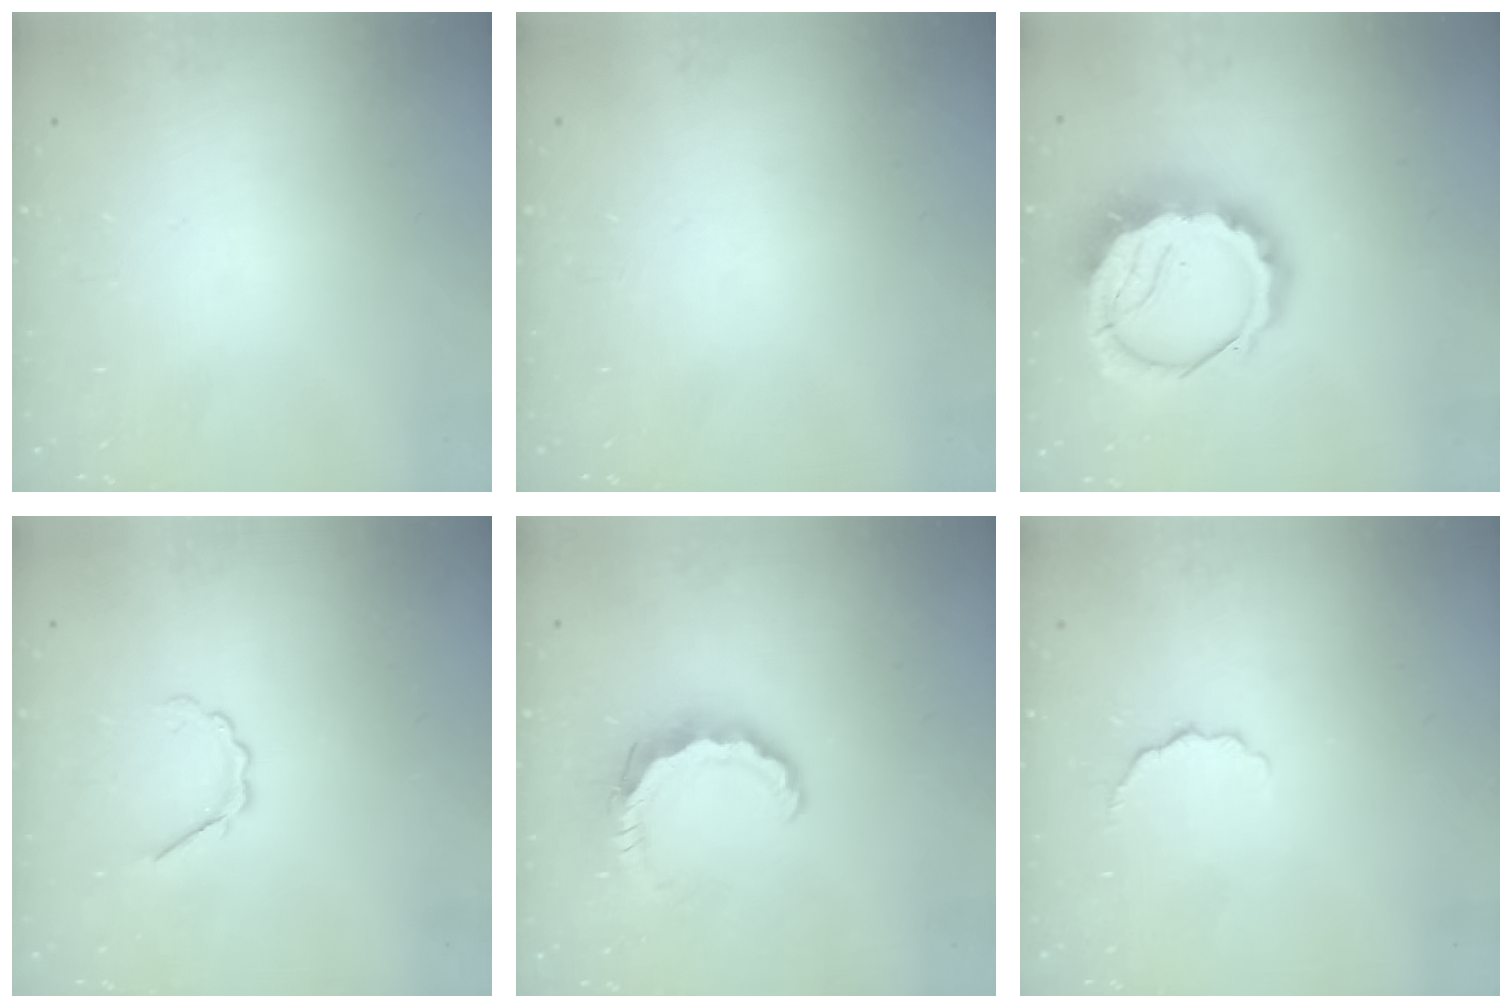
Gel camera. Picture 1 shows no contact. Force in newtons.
{"total": 0.0}
{"total": 17.1, "press": 16.7, "slide": 3.8}
{"total": 3.6, "press": 3.4, "slide": 1.0}
{"total": 8.3, "press": 8.3, "slide": 1.0}
{"total": 4.9, "press": 4.8, "slide": 1.3}